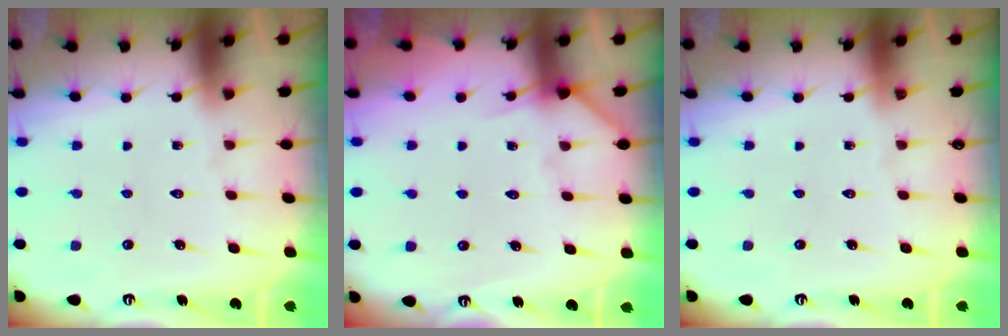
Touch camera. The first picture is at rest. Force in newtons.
{"total": 4.8, "press": 4.8, "slide": 0.6}
{"total": 0.0}